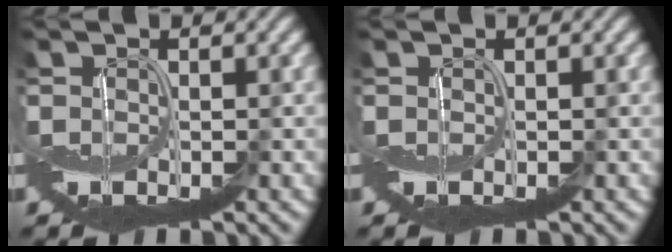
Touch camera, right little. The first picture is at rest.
{"total": 0.0}